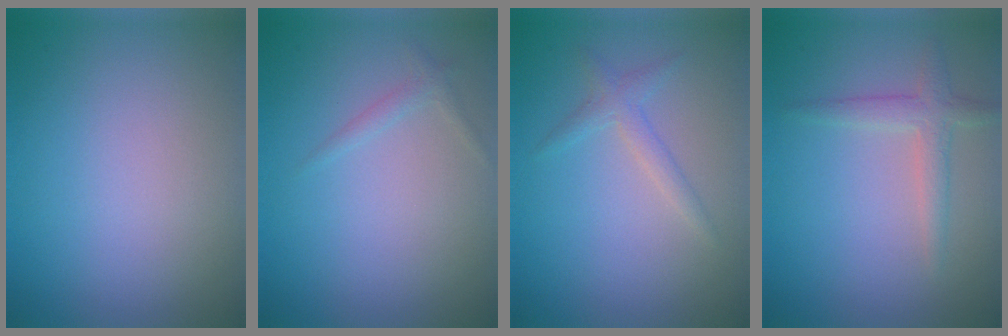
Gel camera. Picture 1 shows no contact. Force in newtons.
{"total": 0.9, "press": 0.9, "slide": 0.0}
{"total": 1.5, "press": 1.5, "slide": 0.1}
{"total": 2.1, "press": 2.1, "slide": 0.1}